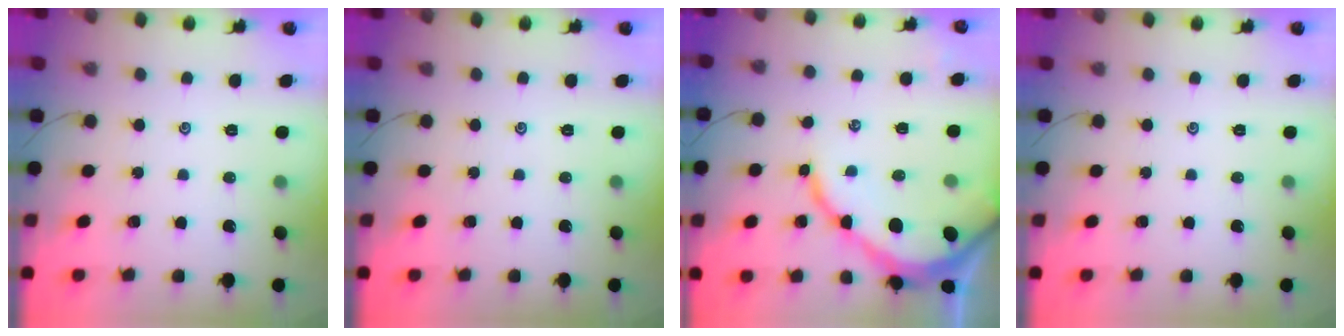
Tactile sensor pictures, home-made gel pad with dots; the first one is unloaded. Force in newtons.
{"total": 0.0}
{"total": 11.7, "press": 11.7, "slide": 1.3}
{"total": 0.0}